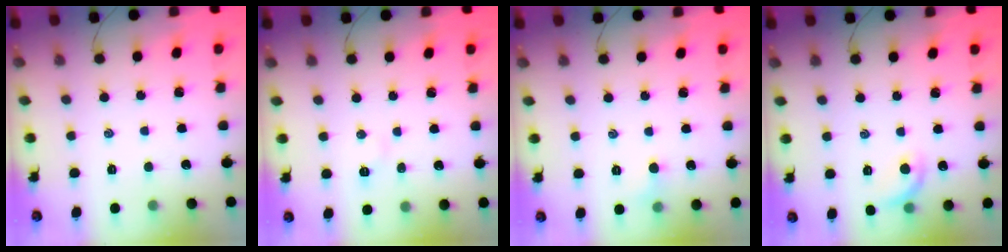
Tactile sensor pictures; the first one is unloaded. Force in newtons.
{"total": 2.4, "press": 2.3, "slide": 0.8}
{"total": 4.1, "press": 3.9, "slide": 1.3}
{"total": 7.9, "press": 7.8, "slide": 1.7}